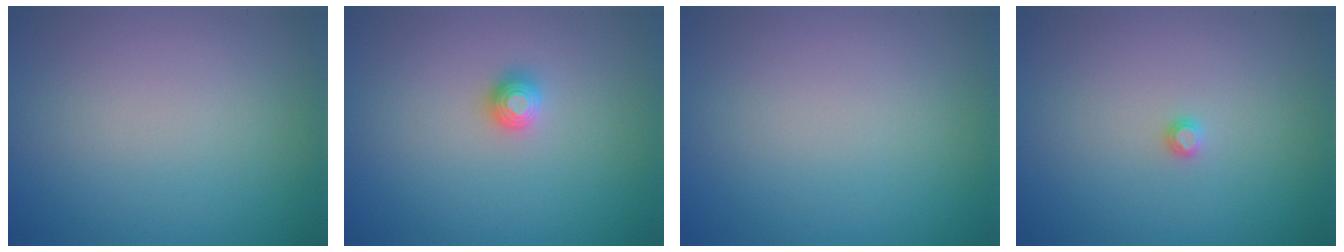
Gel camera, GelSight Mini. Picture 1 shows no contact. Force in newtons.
{"total": 1.1, "press": 1.1, "slide": 0.2}
{"total": 0.0}
{"total": 0.6, "press": 0.6, "slide": 0.2}